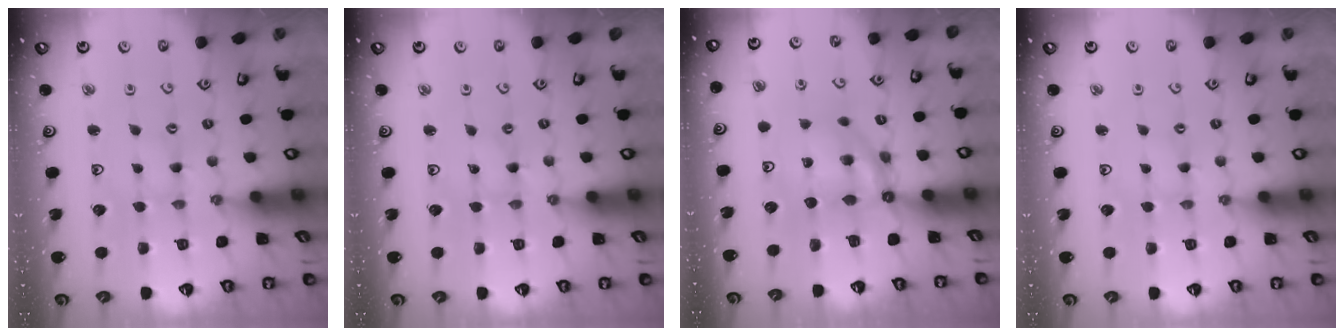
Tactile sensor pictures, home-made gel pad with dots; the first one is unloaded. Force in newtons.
{"total": 0.0}
{"total": 6.4, "press": 6.4, "slide": 0.3}
{"total": 0.6, "press": 0.6, "slide": 0.1}